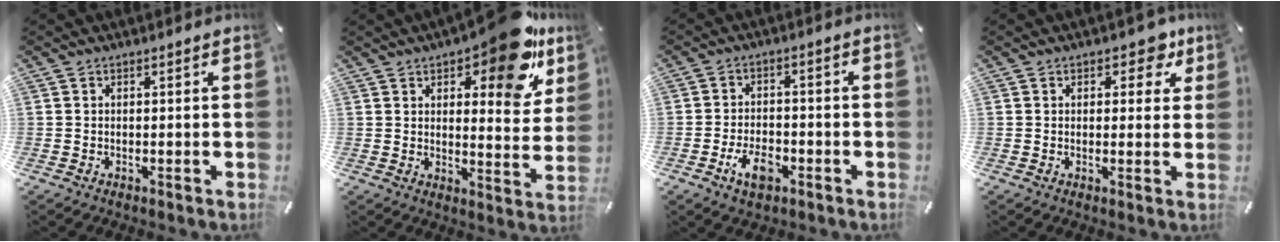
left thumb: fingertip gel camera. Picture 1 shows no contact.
{"total": 15.5, "force": [10.5, 5.8, 9.9], "torque": [-0.112, -0.076, 0.169]}
{"total": 6.8, "force": [-3.3, 3.6, 4.7], "torque": [-0.097, 0.012, -0.061]}
{"total": 5.9, "force": [3.3, 3.5, 3.4], "torque": [-0.021, -0.013, 0.048]}